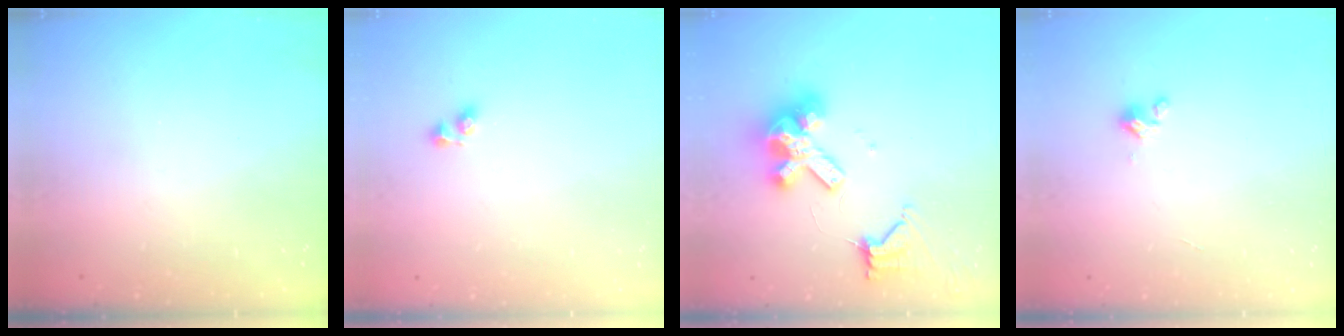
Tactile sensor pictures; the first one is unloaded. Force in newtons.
{"total": 4.5, "press": 4.5, "slide": 0.4}
{"total": 14.3, "press": 14.2, "slide": 1.7}
{"total": 0.9, "press": 0.9, "slide": 0.2}